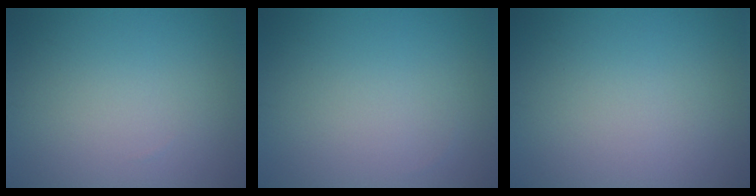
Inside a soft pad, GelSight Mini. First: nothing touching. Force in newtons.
{"total": 0.0}
{"total": 0.0}